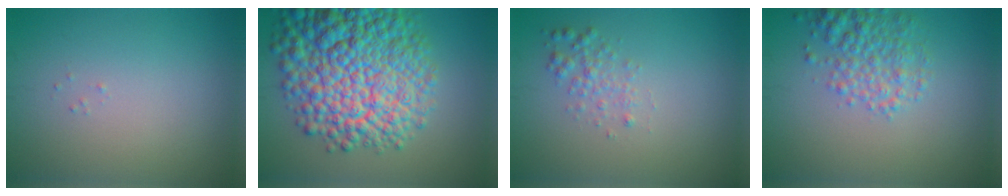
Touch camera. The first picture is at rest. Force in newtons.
{"total": 14.6, "press": 14.6, "slide": 0.5}
{"total": 1.7, "press": 1.7, "slide": 0.0}
{"total": 3.6, "press": 3.6, "slide": 0.2}